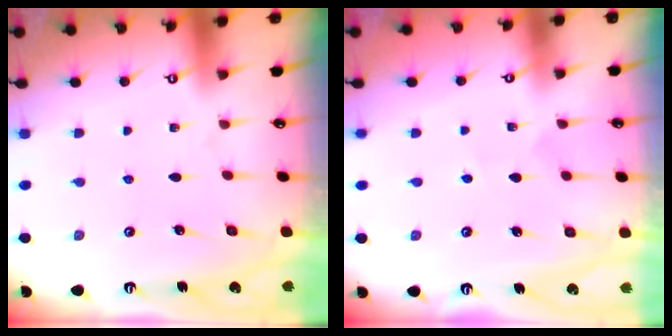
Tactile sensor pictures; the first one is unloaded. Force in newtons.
{"total": 2.8, "press": 2.6, "slide": 1.0}